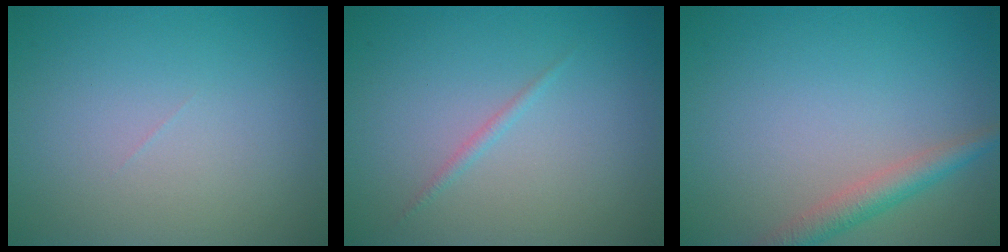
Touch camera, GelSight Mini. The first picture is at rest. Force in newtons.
{"total": 0.7, "press": 0.7, "slide": 0.1}
{"total": 2.7, "press": 2.7, "slide": 0.1}